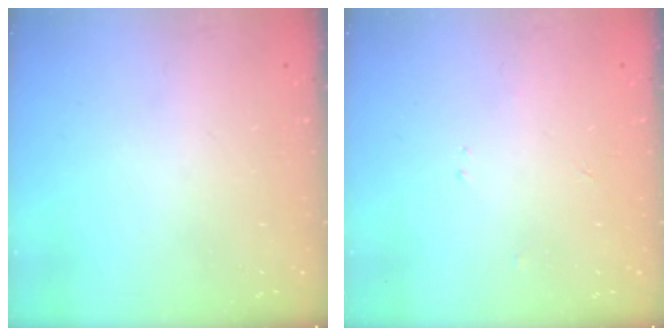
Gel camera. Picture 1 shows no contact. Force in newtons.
{"total": 2.4, "press": 2.4, "slide": 0.3}